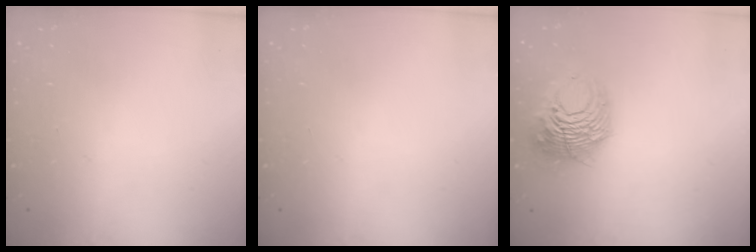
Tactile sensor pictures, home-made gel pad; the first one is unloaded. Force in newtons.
{"total": 0.0}
{"total": 12.3, "press": 12.2, "slide": 1.7}